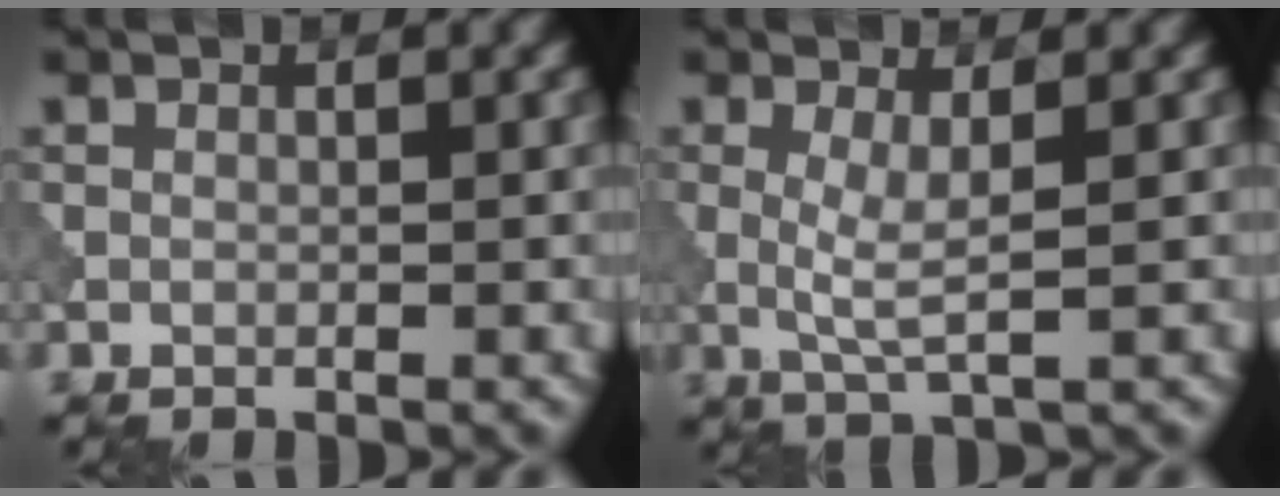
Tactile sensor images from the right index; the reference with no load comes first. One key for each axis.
{"total": 2.7, "fx": 0.3, "fy": 0.4, "fz": 2.6, "tx": -0.060, "ty": -0.006, "tz": 0.007}